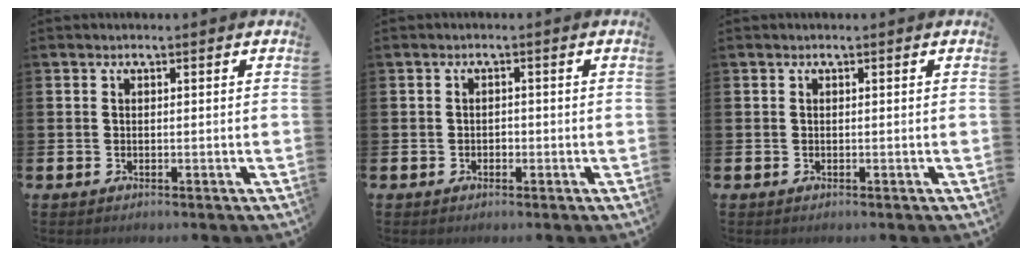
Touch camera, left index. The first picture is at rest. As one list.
[{"total": 1.0, "force": [-0.4, 0.8, 0.4], "torque": [-0.004, 0.002, -0.010]}, {"total": 0.0}]